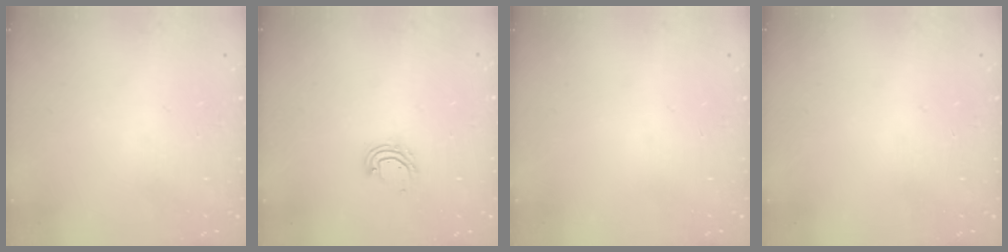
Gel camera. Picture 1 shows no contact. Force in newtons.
{"total": 5.2, "press": 5.2, "slide": 0.4}
{"total": 0.0}
{"total": 0.0}